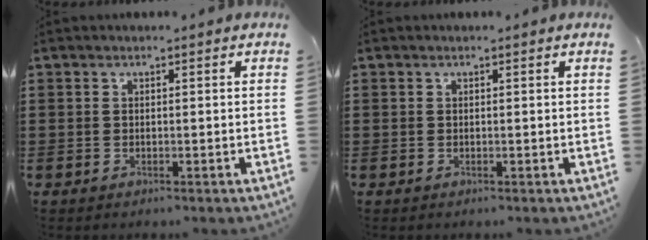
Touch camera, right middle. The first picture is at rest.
{"total": 0.0}